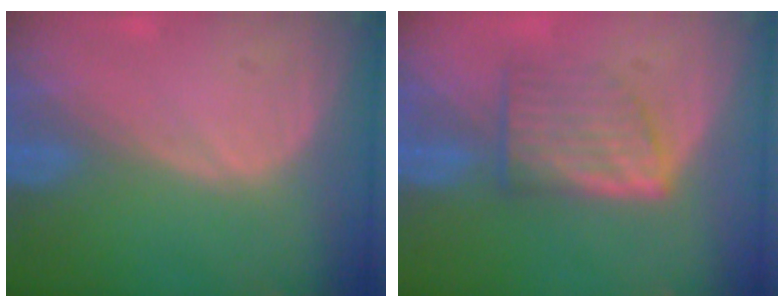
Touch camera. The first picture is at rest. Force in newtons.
{"total": 6.2, "press": 5.9, "slide": 1.8}